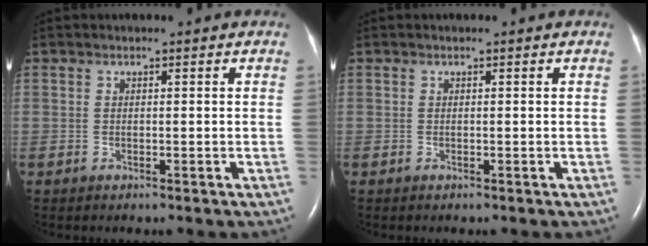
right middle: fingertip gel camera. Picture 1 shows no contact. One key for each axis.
{"total": 0.0}